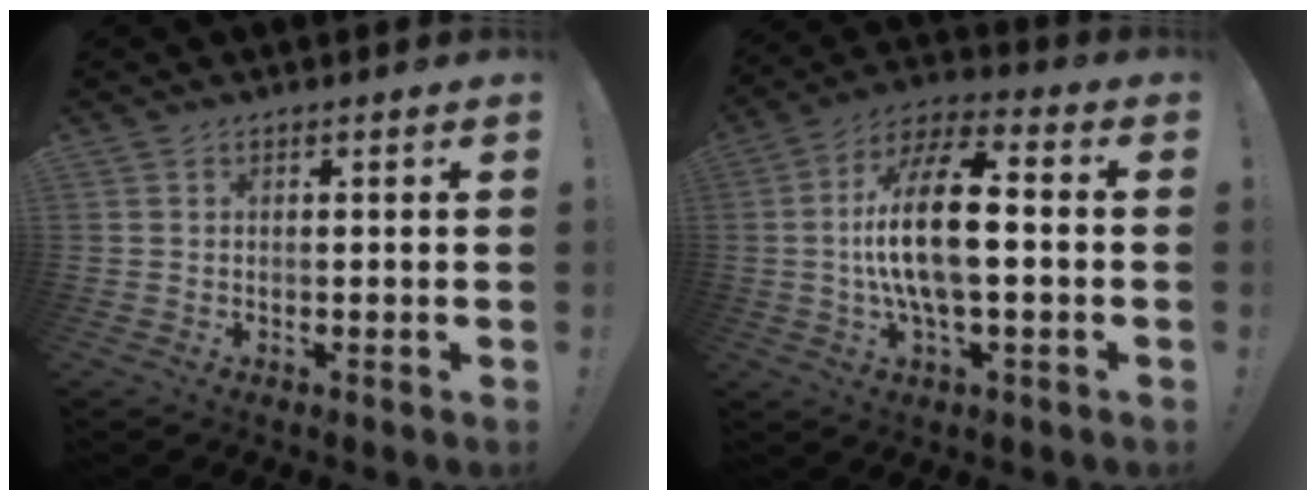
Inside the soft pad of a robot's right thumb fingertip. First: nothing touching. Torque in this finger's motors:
{"motor_torque": [2.45, 2.56, 0.39, -0.01, 0.29]}